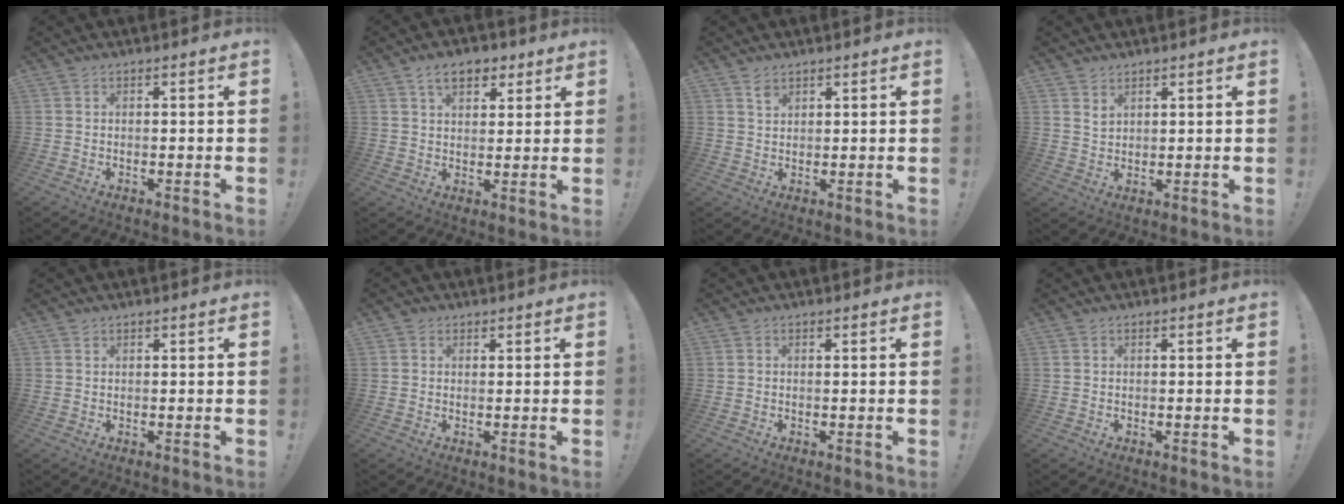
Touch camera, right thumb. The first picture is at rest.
{"total": 8.1, "force": [4.3, 5.0, 4.6], "torque": [-0.060, -0.006, 0.079]}
{"total": 2.5, "force": [1.9, 1.5, 0.7], "torque": [0.006, -0.016, 0.032]}
{"total": 2.6, "force": [2.1, 1.3, 0.7], "torque": [-0.008, -0.014, 0.039]}
{"total": 0.6, "force": [0.5, 0.3, 0.0], "torque": [0.006, -0.002, 0.008]}
{"total": 1.2, "force": [0.7, 1.0, 0.1], "torque": [-0.002, 0.001, 0.013]}
{"total": 0.0}
{"total": 0.0}